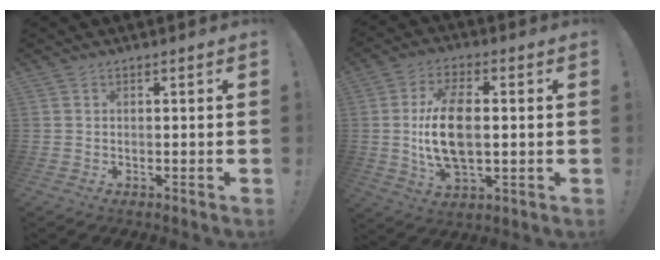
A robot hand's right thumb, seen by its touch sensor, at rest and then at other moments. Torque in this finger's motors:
{"motor_torque": [0.09, 0.55, 0.49, 0.71, 0.36]}